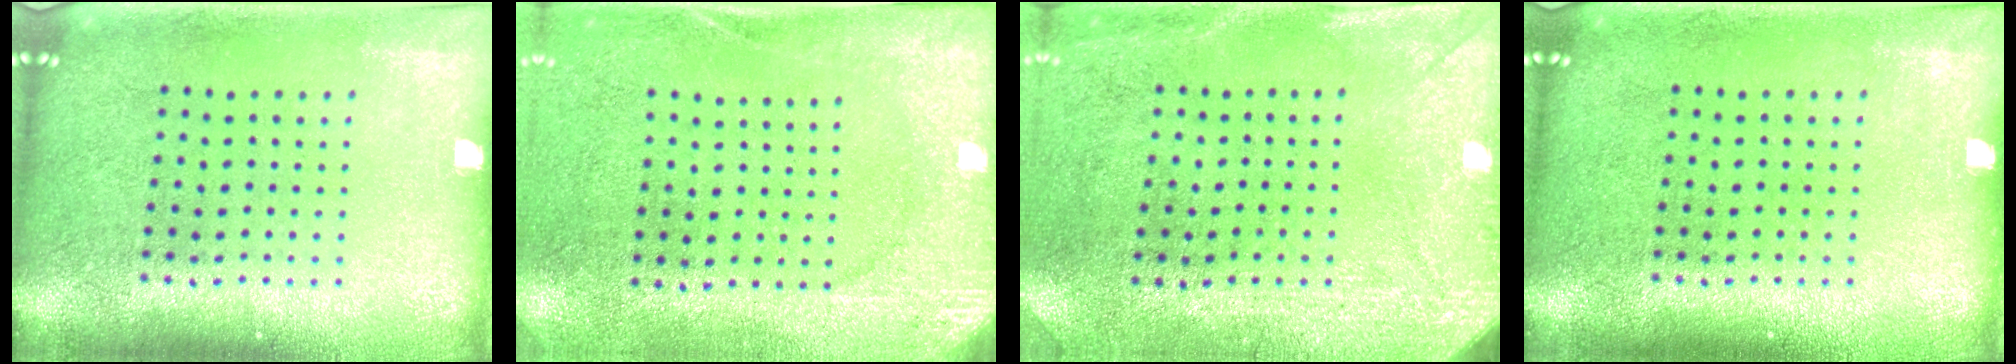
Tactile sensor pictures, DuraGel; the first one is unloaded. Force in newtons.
{"total": 2.6, "press": 2.0, "slide": 1.6}
{"total": 3.0, "press": 2.3, "slide": 1.9}
{"total": 0.0}